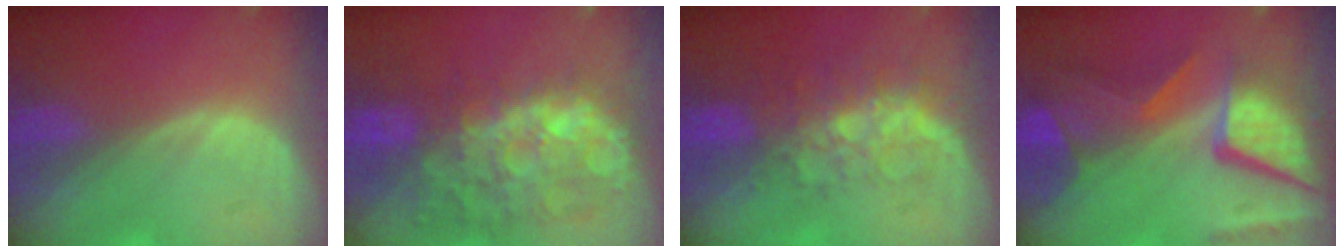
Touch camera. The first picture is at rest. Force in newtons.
{"total": 12.4, "press": 11.3, "slide": 5.1}
{"total": 8.2, "press": 7.0, "slide": 4.1}
{"total": 12.1, "press": 9.9, "slide": 7.0}